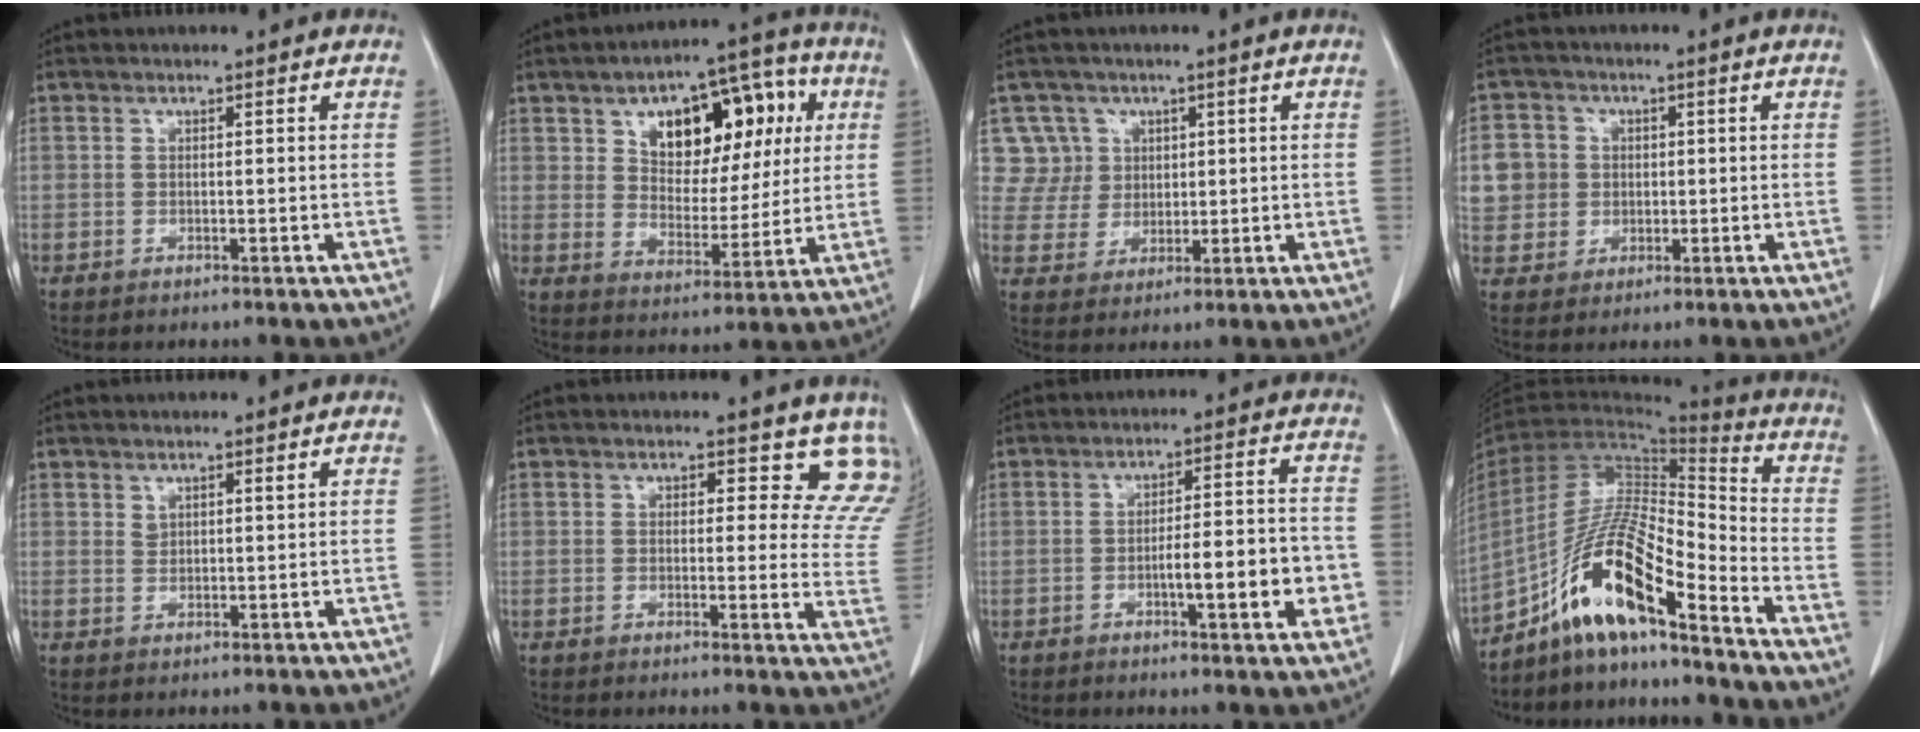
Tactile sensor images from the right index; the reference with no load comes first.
{"total": 15.9, "force": [5.5, 8.6, 12.1], "torque": [-0.164, 0.040, 0.092]}
{"total": 6.4, "force": [2.5, 5.8, -0.4], "torque": [0.016, 0.015, 0.059]}
{"total": 8.3, "force": [1.2, 8.1, 1.5], "torque": [-0.047, 0.027, 0.034]}
{"total": 1.3, "force": [1.1, 0.4, 0.5], "torque": [-0.011, -0.001, 0.024]}
{"total": 8.5, "force": [7.5, 3.7, 1.9], "torque": [0.016, -0.022, 0.052]}
{"total": 9.2, "force": [-2.6, 1.6, 8.7], "torque": [-0.124, 0.012, -0.033]}
{"total": 14.4, "force": [-10.0, 1.7, 10.2], "torque": [-0.193, 0.008, -0.182]}